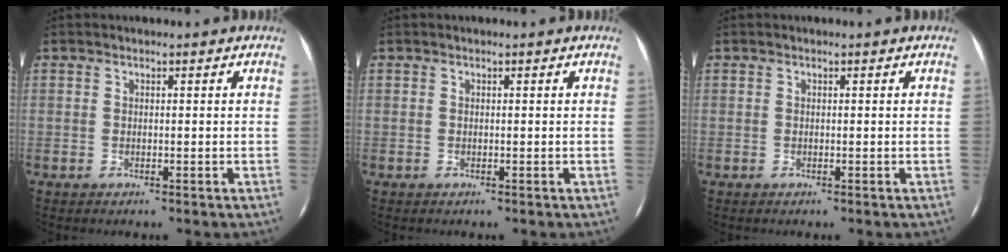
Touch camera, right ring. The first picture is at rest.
{"total": 0.0}
{"total": 0.0}